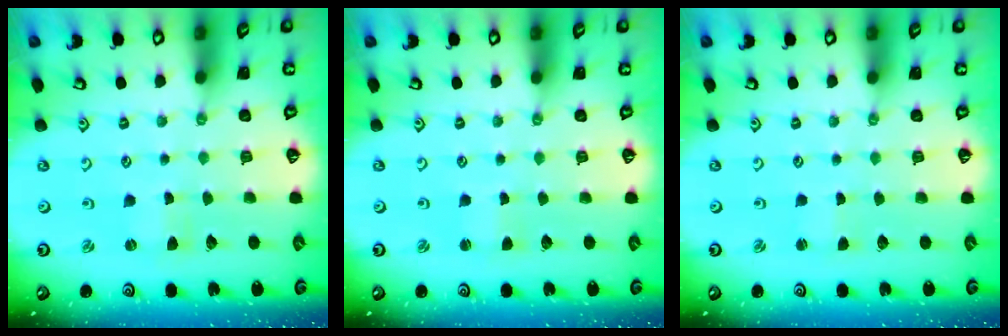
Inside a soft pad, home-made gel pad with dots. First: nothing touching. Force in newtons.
{"total": 1.8, "press": 1.7, "slide": 0.4}
{"total": 0.0}